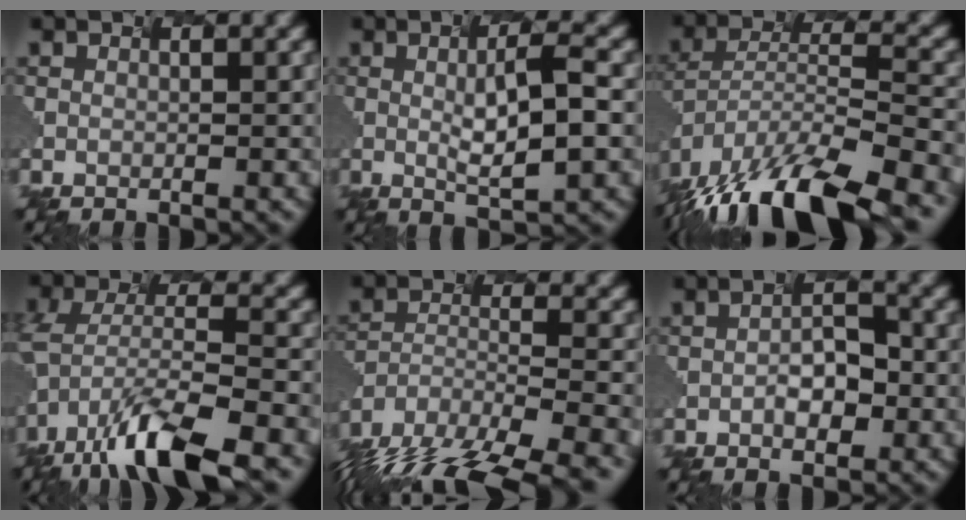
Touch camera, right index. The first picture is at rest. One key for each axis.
{"total": 4.8, "fx": -0.1, "fy": 0.8, "fz": 4.8, "tx": -0.084, "ty": 0.001, "tz": 0.004}
{"total": 13.7, "fx": -10.6, "fy": 3.7, "fz": 7.8, "tx": -0.175, "ty": 0.001, "tz": -0.174}
{"total": 9.9, "fx": -7.1, "fy": 2.6, "fz": 6.4, "tx": -0.132, "ty": 0.001, "tz": -0.129}
{"total": 13.8, "fx": -11.6, "fy": 4.5, "fz": 6.0, "tx": -0.133, "ty": -0.027, "tz": -0.165}
{"total": 2.7, "fx": -1.3, "fy": 1.1, "fz": 2.0, "tx": -0.048, "ty": 0.004, "tz": -0.020}